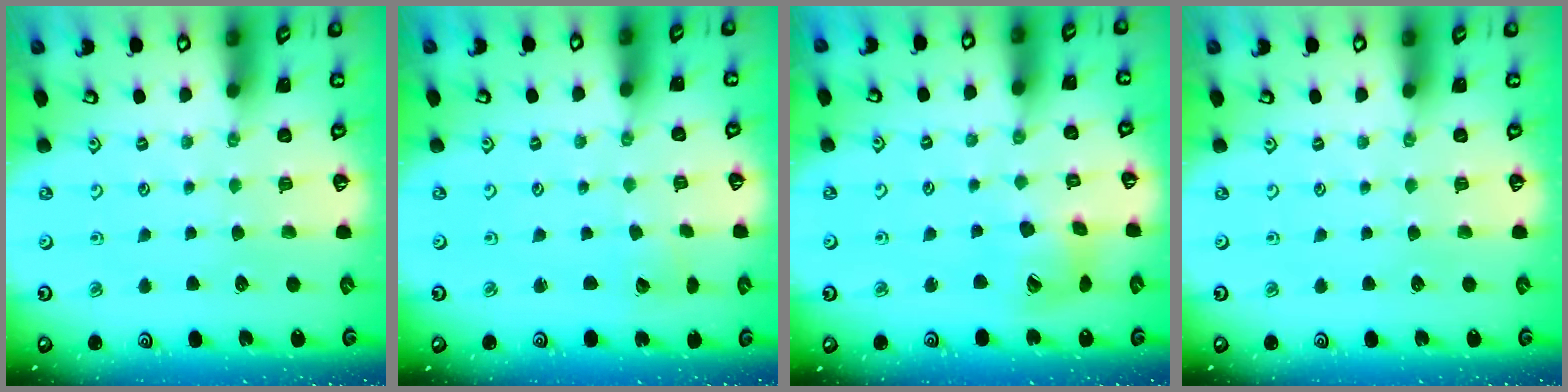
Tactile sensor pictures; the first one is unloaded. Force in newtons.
{"total": 2.1, "press": 2.1, "slide": 0.1}
{"total": 13.0, "press": 12.9, "slide": 1.7}
{"total": 0.0}